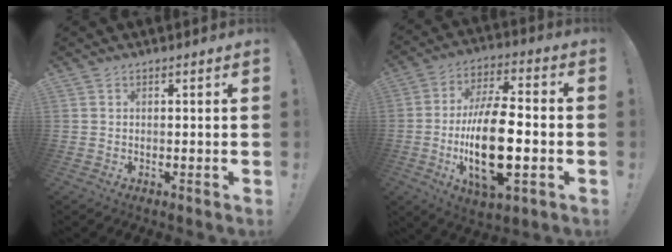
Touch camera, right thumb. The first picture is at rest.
{"total": 20.1, "force": [-3.9, 8.1, 18.0], "torque": [-0.343, 0.000, -0.063]}